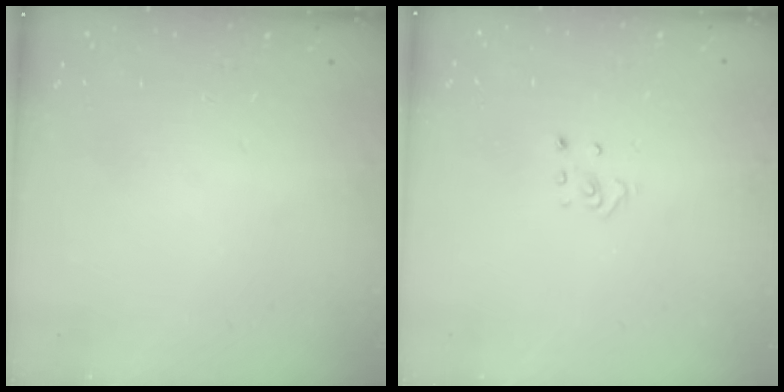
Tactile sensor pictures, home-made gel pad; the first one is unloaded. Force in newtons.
{"total": 2.3, "press": 2.3, "slide": 0.2}